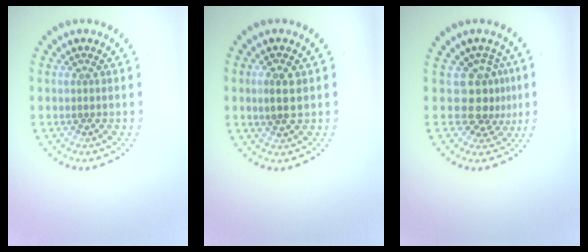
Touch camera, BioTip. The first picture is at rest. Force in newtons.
{"total": 2.5, "press": 2.4, "slide": 0.5}
{"total": 3.2, "press": 2.4, "slide": 2.1}